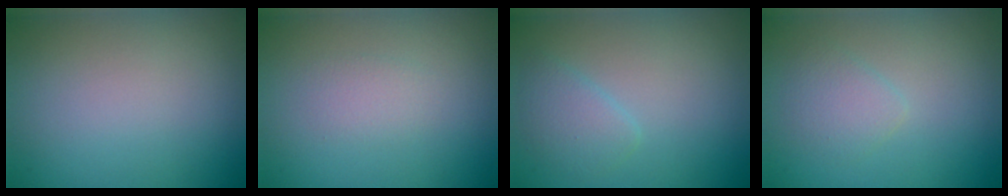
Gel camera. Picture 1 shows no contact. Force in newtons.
{"total": 1.1, "press": 1.1, "slide": 0.1}
{"total": 1.8, "press": 1.8, "slide": 0.1}
{"total": 1.7, "press": 1.7, "slide": 0.1}